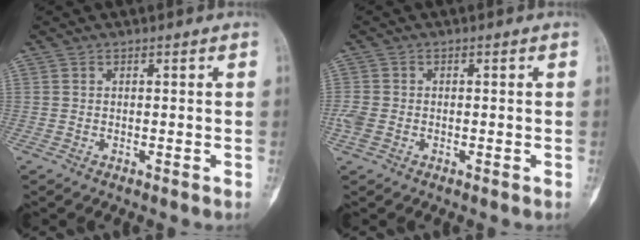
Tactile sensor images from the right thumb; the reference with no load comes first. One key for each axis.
{"total": 3.0, "fx": -1.0, "fy": 2.1, "fz": 1.8, "tx": -0.054, "ty": 0.001, "tz": -0.020}